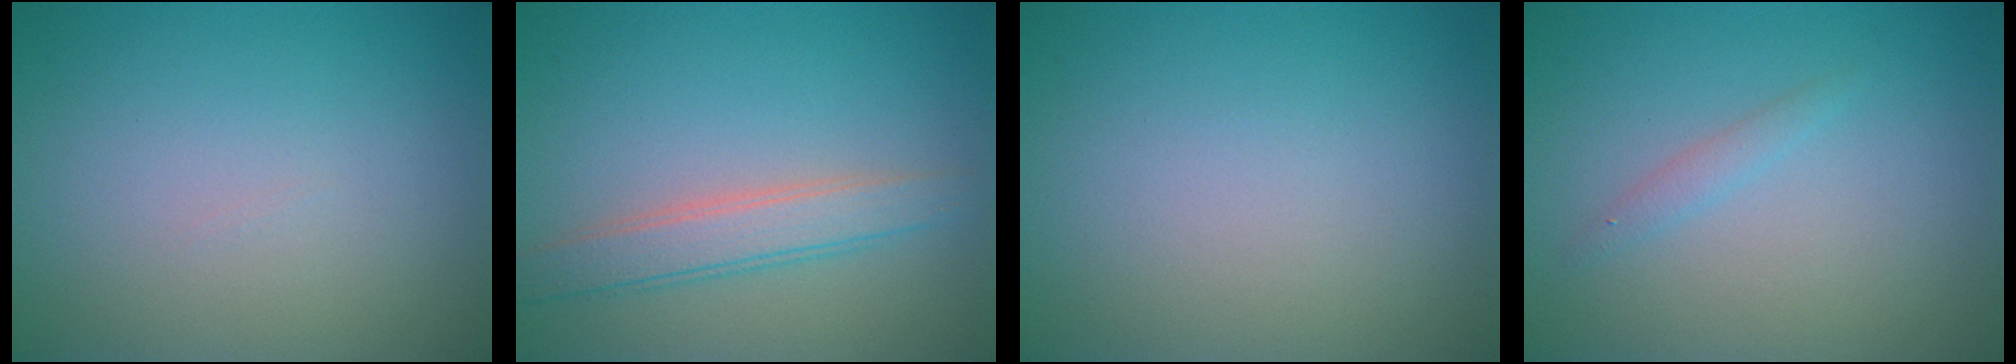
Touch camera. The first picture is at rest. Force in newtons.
{"total": 3.2, "press": 3.2, "slide": 0.1}
{"total": 0.0}
{"total": 0.9, "press": 0.9, "slide": 0.1}